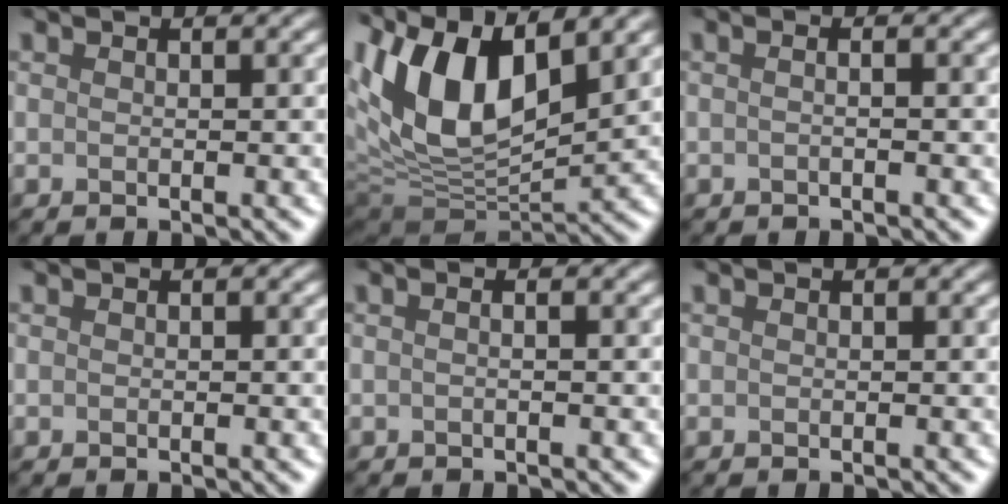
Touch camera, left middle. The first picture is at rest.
{"total": 12.4, "force": [4.8, 5.8, 9.9], "torque": [-0.195, 0.014, 0.082]}
{"total": 1.0, "force": [-0.1, 0.5, 0.9], "torque": [0.006, -0.001, -0.017]}
{"total": 0.0}
{"total": 0.7, "force": [-0.2, 0.3, 0.7], "torque": [0.005, 0.000, -0.013]}
{"total": 0.0}